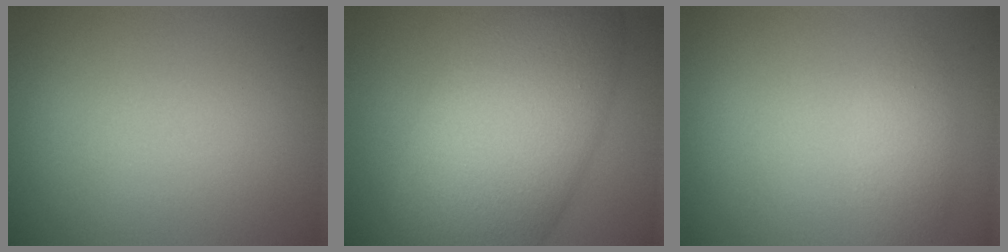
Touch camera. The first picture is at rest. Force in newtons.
{"total": 12.5, "press": 12.5, "slide": 0.2}
{"total": 2.0, "press": 2.0, "slide": 0.1}